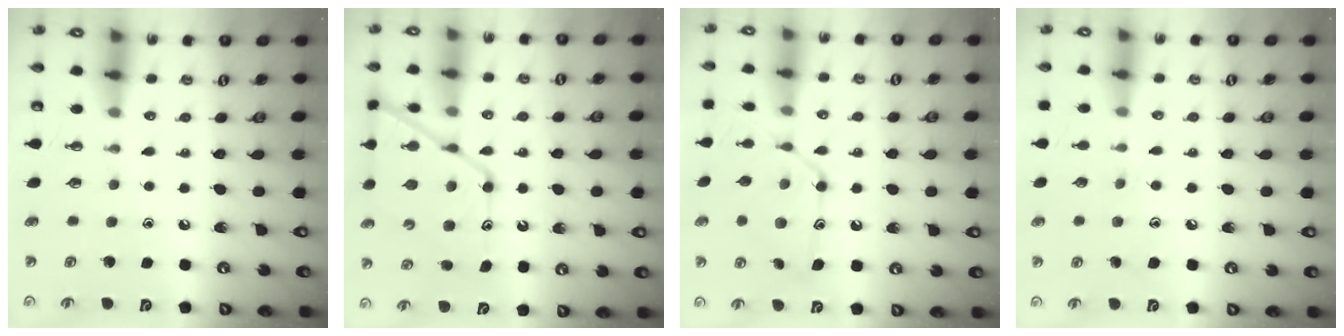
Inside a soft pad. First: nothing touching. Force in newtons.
{"total": 17.1, "press": 17.0, "slide": 1.4}
{"total": 14.2, "press": 14.2, "slide": 0.5}
{"total": 6.8, "press": 6.7, "slide": 0.7}